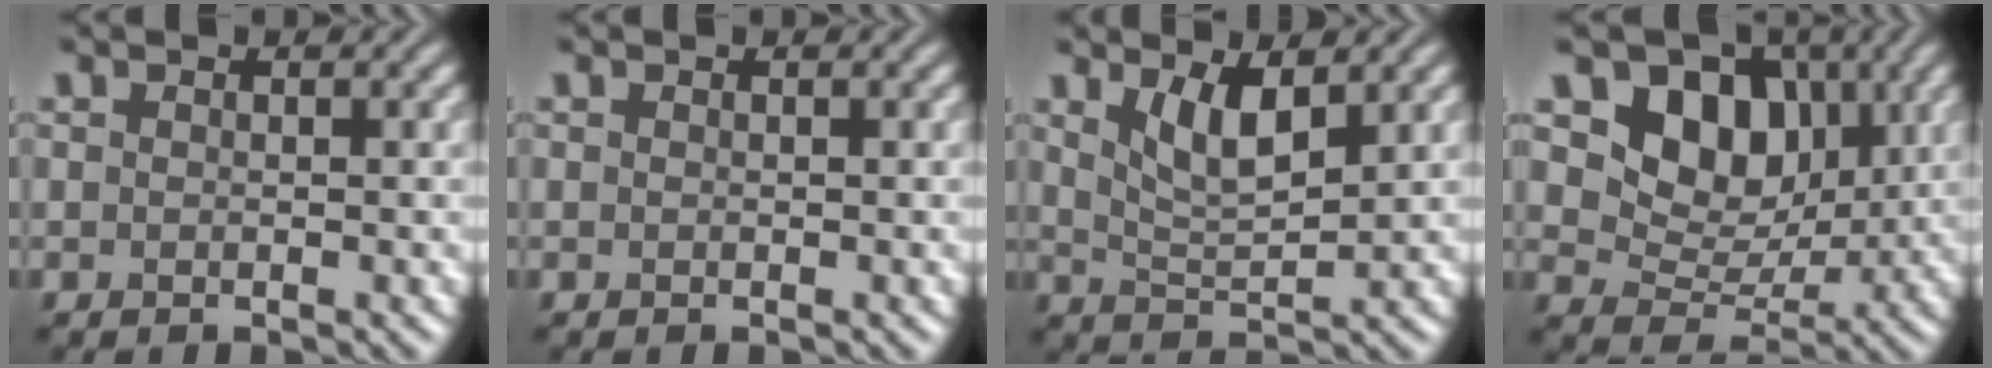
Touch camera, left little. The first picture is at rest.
{"total": 0.0}
{"total": 3.5, "force": [2.0, 1.1, 2.7], "torque": [-0.057, -0.009, 0.041]}
{"total": 7.3, "force": [2.7, 5.5, 4.0], "torque": [-0.059, -0.010, 0.031]}